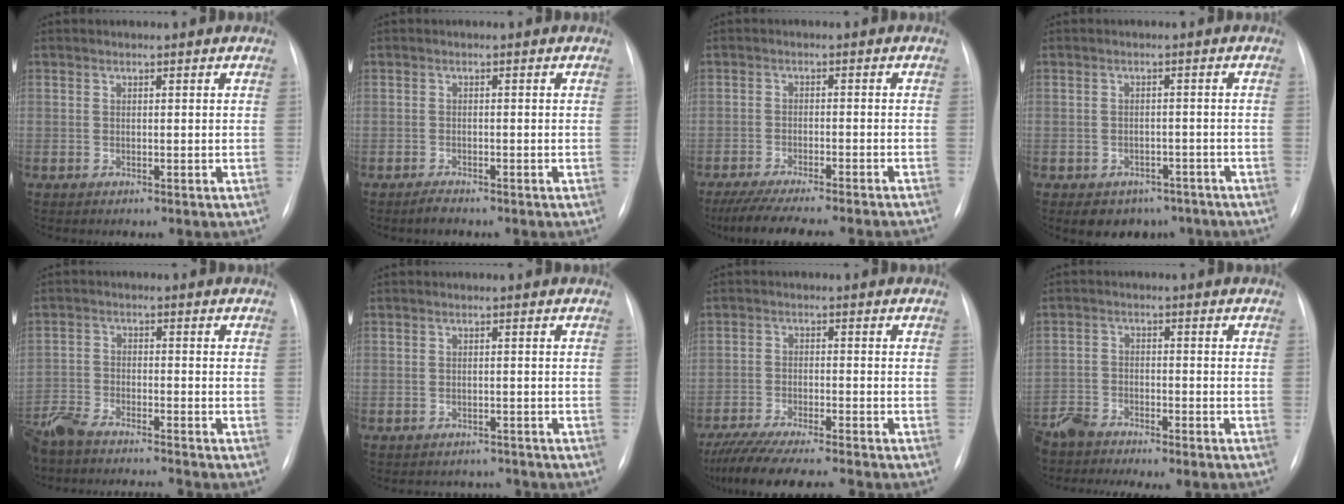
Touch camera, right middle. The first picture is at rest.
{"total": 1.4, "force": [-1.3, 0.3, 0.6], "torque": [-0.018, -0.004, -0.020]}
{"total": 16.8, "force": [-15.0, 1.4, 7.4], "torque": [-0.110, -0.027, -0.207]}
{"total": 6.1, "force": [-4.4, 4.0, 1.4], "torque": [-0.006, 0.016, -0.052]}
{"total": 11.3, "force": [-10.5, 0.6, 4.1], "torque": [-0.073, -0.005, -0.177]}
{"total": 4.3, "force": [-4.0, 1.6, -0.4], "torque": [0.009, 0.012, -0.047]}
{"total": 12.9, "force": [-11.4, 0.4, 6.2], "torque": [-0.094, -0.024, -0.178]}
{"total": 10.2, "force": [-9.6, 1.2, 3.1], "torque": [-0.042, 0.005, -0.148]}